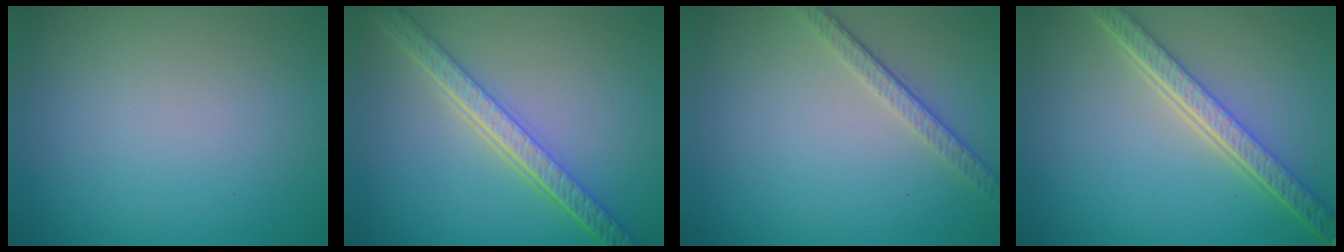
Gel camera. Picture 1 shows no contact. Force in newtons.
{"total": 5.3, "press": 4.2, "slide": 3.3}
{"total": 2.5, "press": 2.1, "slide": 1.4}
{"total": 5.4, "press": 4.1, "slide": 3.5}